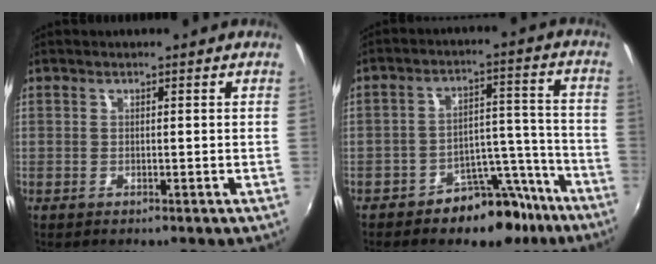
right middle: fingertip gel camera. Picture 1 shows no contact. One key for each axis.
{"total": 10.8, "fx": -8.1, "fy": 6.0, "fz": 3.9, "tx": -0.041, "ty": 0.041, "tz": -0.103}